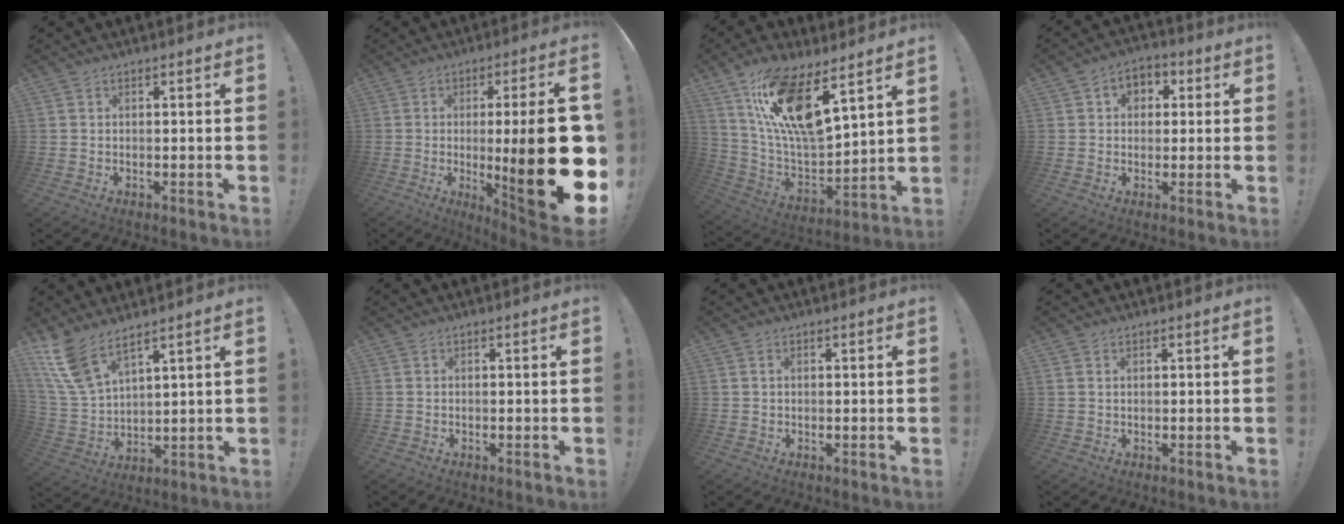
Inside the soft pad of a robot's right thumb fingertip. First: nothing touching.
{"total": 26.9, "force": [-1.8, 5.2, 26.3], "torque": [-0.382, -0.017, -0.013]}
{"total": 17.8, "force": [11.0, 5.5, 12.9], "torque": [-0.251, -0.067, 0.190]}
{"total": 5.3, "force": [0.7, 4.6, 2.5], "torque": [-0.035, 0.007, 0.013]}
{"total": 11.5, "force": [8.5, 4.2, 6.6], "torque": [-0.149, -0.039, 0.168]}
{"total": 0.0}
{"total": 0.6, "force": [0.3, 0.5, 0.3], "torque": [-0.010, 0.004, 0.006]}
{"total": 0.8, "force": [0.5, 0.6, 0.3], "torque": [-0.005, 0.000, 0.010]}